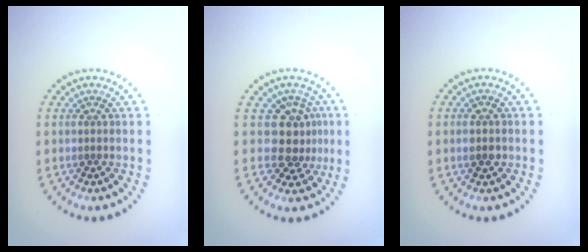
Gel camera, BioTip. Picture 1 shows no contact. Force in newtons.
{"total": 3.2, "press": 2.5, "slide": 2.0}
{"total": 1.3, "press": 1.3, "slide": 0.1}